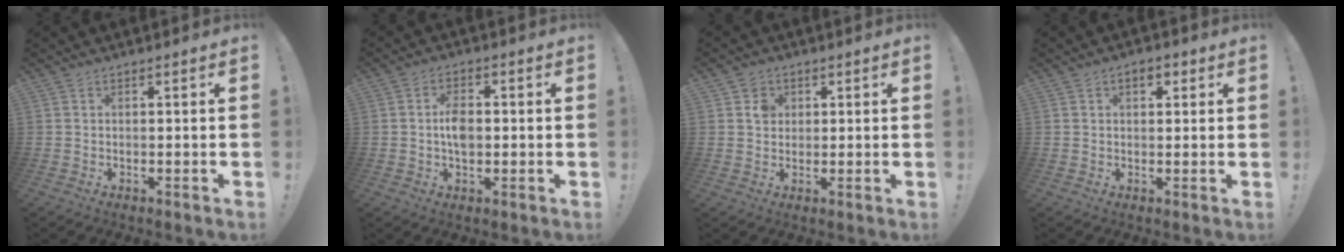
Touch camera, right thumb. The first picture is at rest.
{"total": 5.7, "force": [-0.4, 3.5, 4.5], "torque": [-0.079, 0.007, -0.009]}
{"total": 3.7, "force": [1.2, 3.3, 1.2], "torque": [-0.004, -0.005, 0.016]}
{"total": 3.3, "force": [1.2, 1.9, 2.4], "torque": [-0.033, 0.002, 0.018]}